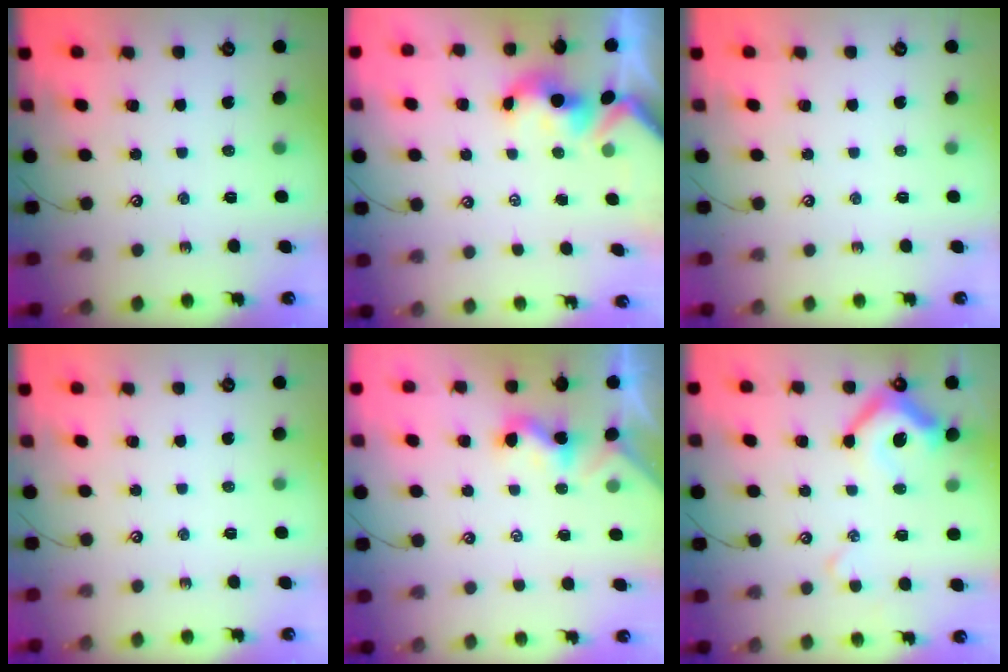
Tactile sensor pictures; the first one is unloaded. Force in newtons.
{"total": 1.7, "press": 1.5, "slide": 0.8}
{"total": 0.0}
{"total": 0.0}
{"total": 1.7, "press": 1.7, "slide": 0.3}
{"total": 7.8, "press": 7.7, "slide": 1.5}